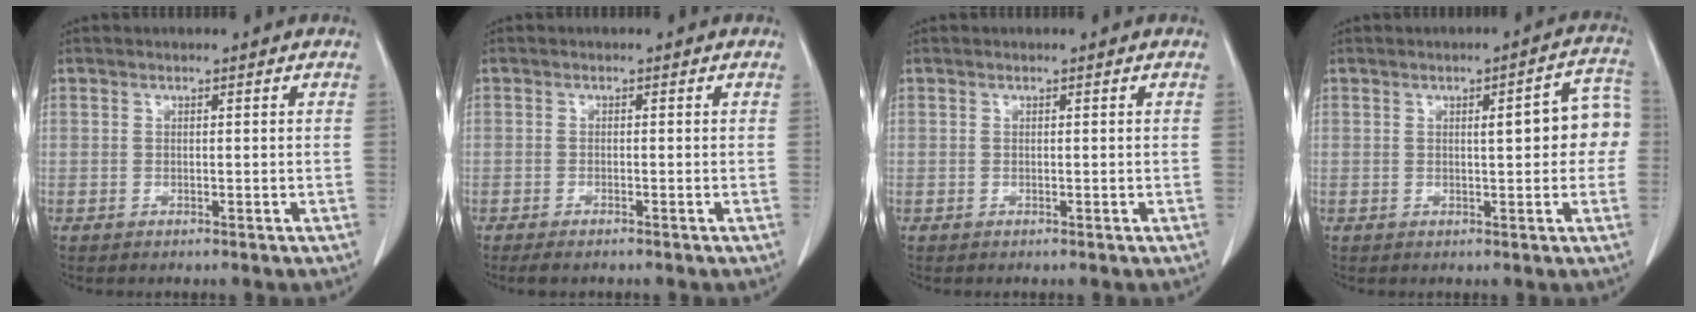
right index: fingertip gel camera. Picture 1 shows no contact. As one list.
[{"total": 1.5, "force": [-1.2, 0.4, 0.9], "torque": [-0.018, -0.004, -0.018]}, {"total": 0.0}, {"total": 7.7, "force": [0.8, 1.9, 7.4], "torque": [-0.088, 0.028, 0.007]}]